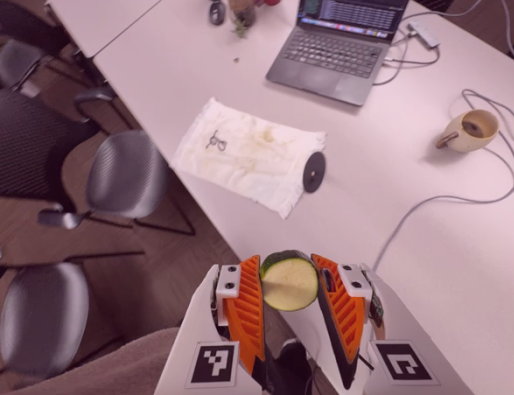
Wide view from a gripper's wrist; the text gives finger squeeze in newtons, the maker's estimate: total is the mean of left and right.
{"total": 10.6, "left": 10.4, "right": 10.8}